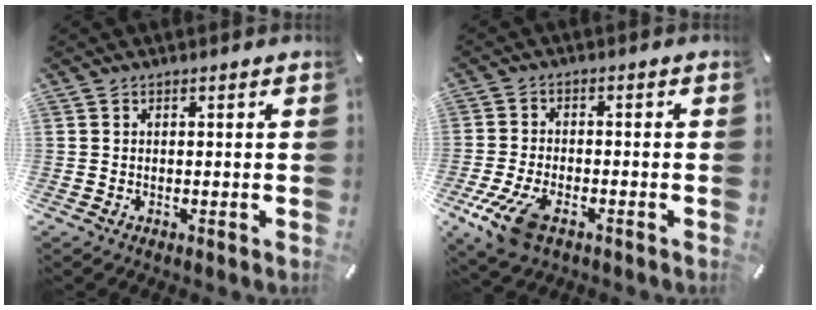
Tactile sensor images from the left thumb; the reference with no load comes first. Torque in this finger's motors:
{"motor_torque": [-0.12, 1.63, 0.13, 0.07, 0.30]}